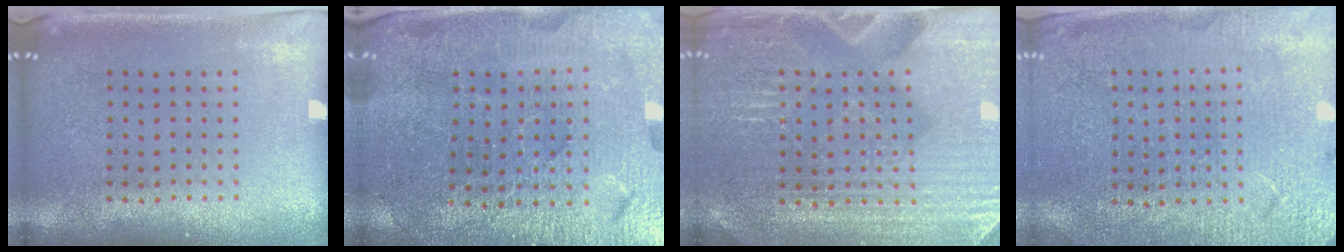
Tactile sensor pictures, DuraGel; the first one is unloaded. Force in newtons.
{"total": 3.9, "press": 3.8, "slide": 0.7}
{"total": 4.2, "press": 4.0, "slide": 1.3}
{"total": 2.8, "press": 2.8, "slide": 0.1}